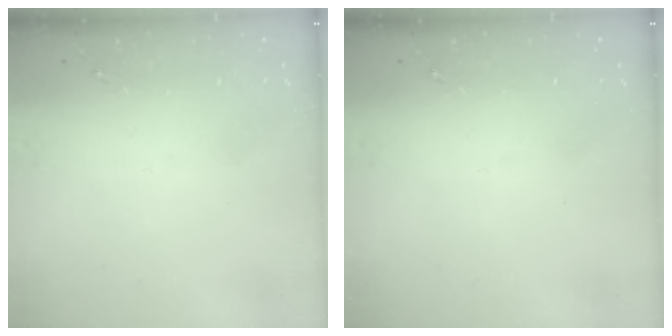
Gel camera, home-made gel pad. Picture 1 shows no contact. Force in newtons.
{"total": 0.0}